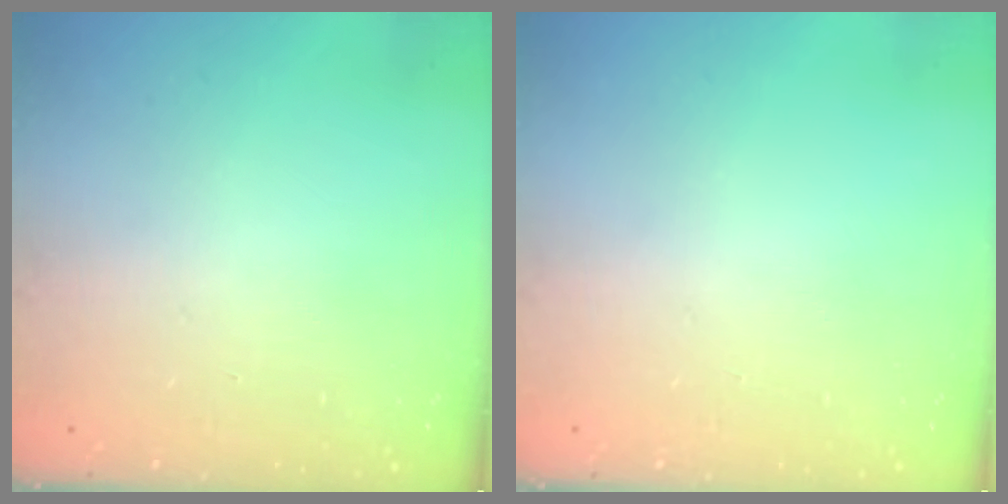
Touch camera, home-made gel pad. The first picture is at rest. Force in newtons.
{"total": 0.0}